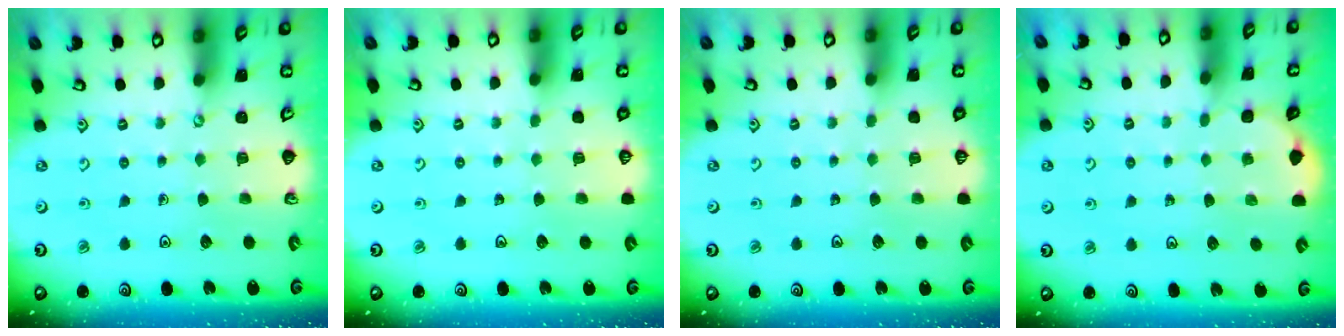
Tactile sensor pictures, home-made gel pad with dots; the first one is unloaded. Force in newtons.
{"total": 0.0}
{"total": 0.0}
{"total": 2.1, "press": 2.1, "slide": 0.2}